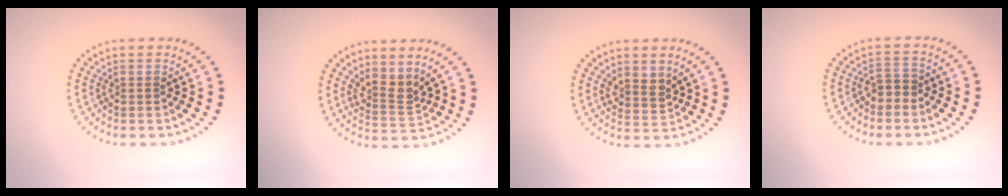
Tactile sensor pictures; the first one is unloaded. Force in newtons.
{"total": 2.8, "press": 2.0, "slide": 2.0}
{"total": 2.0, "press": 1.7, "slide": 1.2}
{"total": 1.9, "press": 1.7, "slide": 0.8}